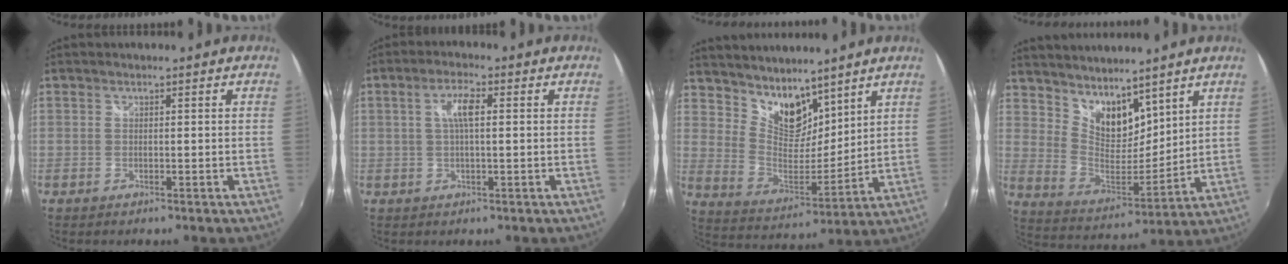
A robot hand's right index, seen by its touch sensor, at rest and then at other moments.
{"total": 4.4, "force": [0.8, 1.1, 4.2], "torque": [-0.080, 0.007, 0.016]}
{"total": 11.6, "force": [9.1, 5.6, 4.5], "torque": [-0.080, -0.002, 0.177]}
{"total": 12.2, "force": [9.4, 5.8, 5.2], "torque": [-0.092, 0.000, 0.185]}